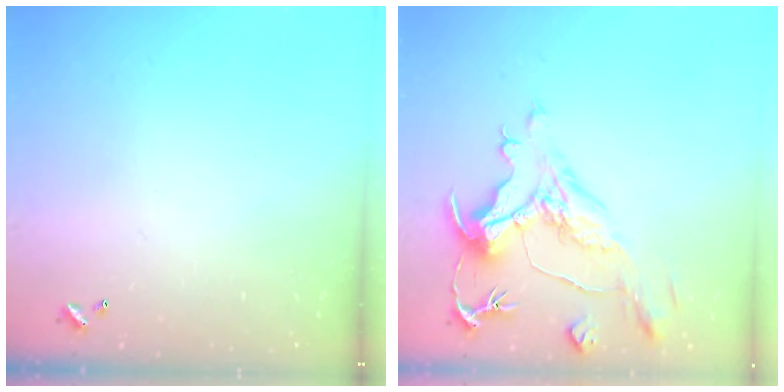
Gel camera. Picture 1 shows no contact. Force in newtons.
{"total": 1.9, "press": 0.9, "slide": 1.7}